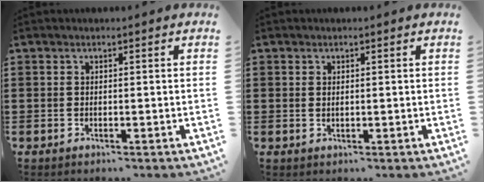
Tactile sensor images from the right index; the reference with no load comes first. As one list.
[{"total": 0.6, "force": [0.3, 0.3, 0.4], "torque": [-0.009, 0.003, 0.005]}]